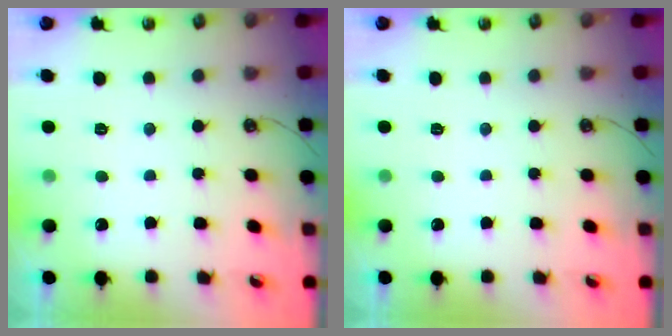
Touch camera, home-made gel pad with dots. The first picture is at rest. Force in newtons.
{"total": 0.0}